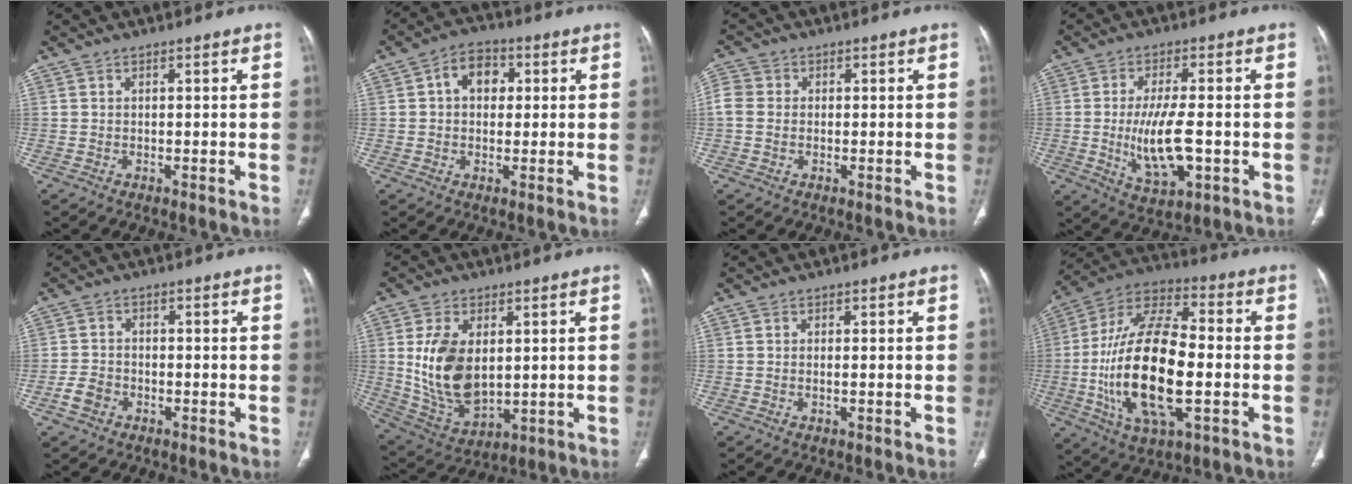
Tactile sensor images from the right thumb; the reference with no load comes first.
{"total": 6.7, "force": [1.3, 5.0, 4.3], "torque": [-0.042, 0.011, 0.013]}
{"total": 4.1, "force": [0.0, 3.5, 2.2], "torque": [-0.047, 0.009, -0.004]}
{"total": 11.1, "force": [-1.7, 4.5, 10.1], "torque": [-0.185, -0.007, -0.021]}
{"total": 3.7, "force": [-1.8, 2.8, 1.7], "torque": [-0.029, 0.014, -0.034]}
{"total": 14.4, "force": [1.8, 8.7, 11.3], "torque": [-0.196, -0.017, 0.051]}
{"total": 0.5, "force": [-0.1, 0.1, 0.5], "torque": [-0.016, 0.000, 0.000]}
{"total": 24.0, "force": [-3.6, 10.5, 21.3], "torque": [-0.415, 0.017, -0.060]}